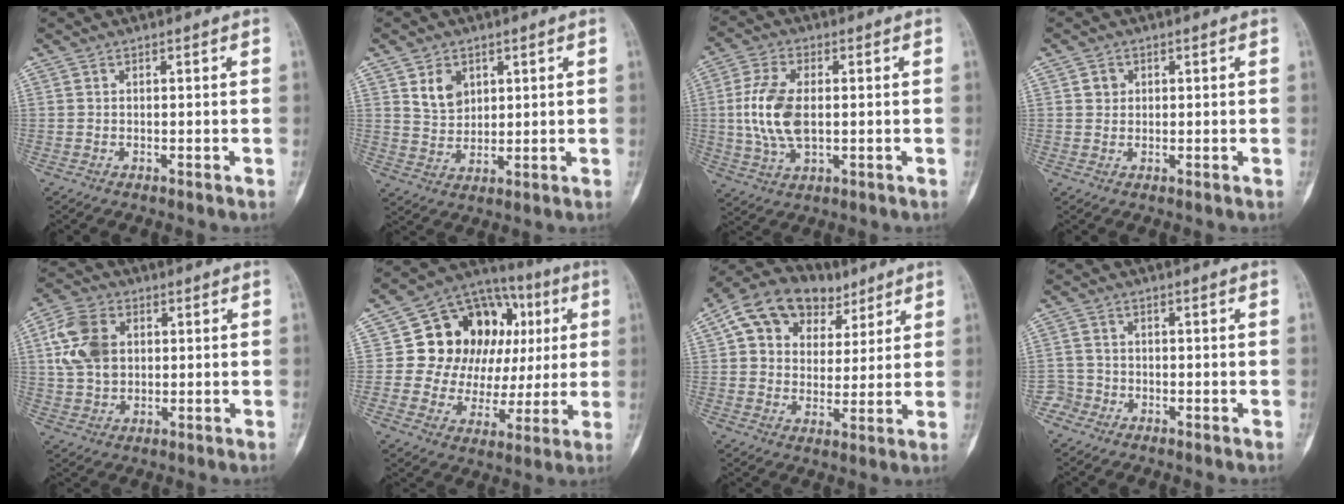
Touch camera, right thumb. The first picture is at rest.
{"total": 5.7, "force": [2.6, 4.2, 2.9], "torque": [-0.031, -0.021, 0.053]}
{"total": 11.3, "force": [0.3, 6.1, 9.5], "torque": [-0.204, 0.001, 0.009]}
{"total": 1.9, "force": [0.6, 1.7, 0.6], "torque": [0.000, -0.001, 0.007]}
{"total": 10.8, "force": [2.1, 7.8, 7.2], "torque": [-0.131, 0.005, 0.039]}
{"total": 21.7, "force": [4.2, 16.4, 13.6], "torque": [-0.127, 0.036, 0.078]}
{"total": 16.2, "force": [7.4, 11.7, 8.3], "torque": [-0.105, 0.006, 0.122]}
{"total": 2.6, "force": [-1.4, 2.1, -0.3], "torque": [0.016, 0.013, -0.035]}